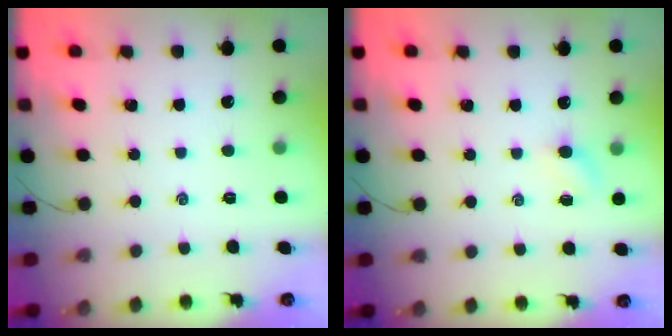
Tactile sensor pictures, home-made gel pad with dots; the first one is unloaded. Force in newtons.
{"total": 3.7, "press": 3.4, "slide": 1.3}